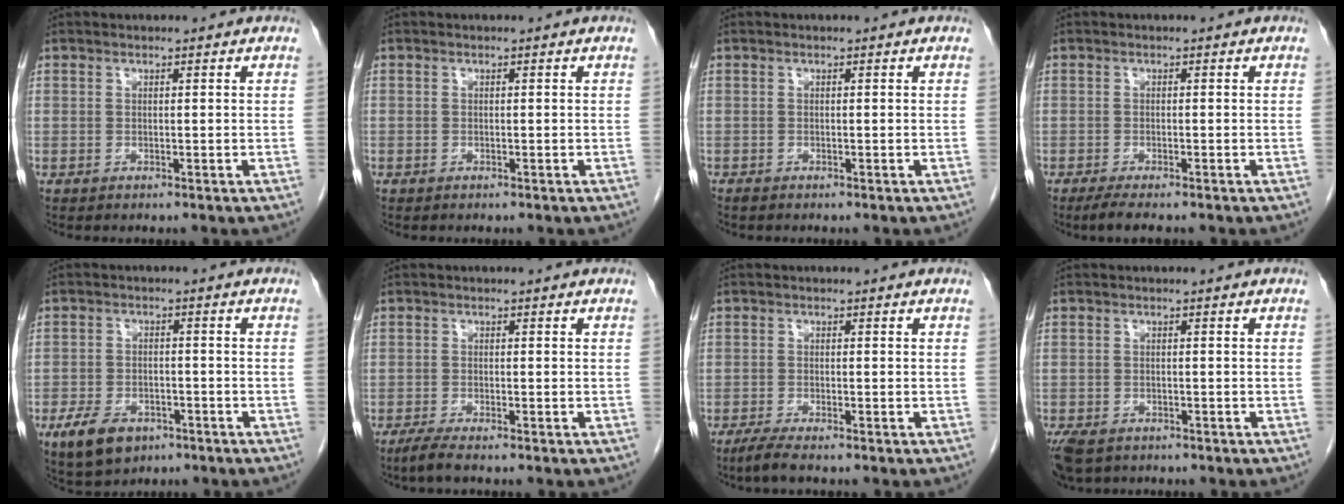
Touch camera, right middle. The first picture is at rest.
{"total": 0.0}
{"total": 0.0}
{"total": 3.5, "force": [-2.7, 0.5, 2.1], "torque": [-0.038, -0.010, -0.041]}
{"total": 7.3, "force": [-4.2, 4.3, 4.1], "torque": [-0.083, -0.002, -0.065]}
{"total": 2.5, "force": [-2.0, 0.0, 1.5], "torque": [-0.040, -0.008, -0.041]}
{"total": 2.8, "force": [-2.2, 0.0, 1.7], "torque": [-0.041, -0.009, -0.045]}
{"total": 6.1, "force": [-4.4, 3.3, 2.7], "torque": [-0.051, -0.008, -0.069]}